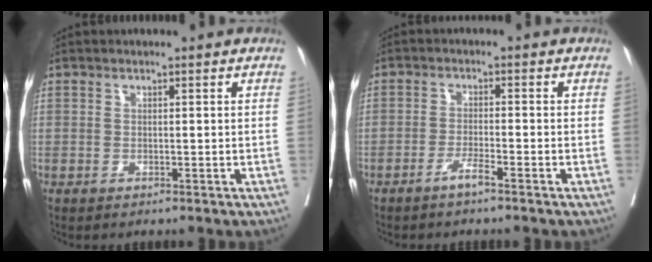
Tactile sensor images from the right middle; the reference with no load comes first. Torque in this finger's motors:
{"motor_torque": [0.37, -0.34, 0.04, 0.05]}